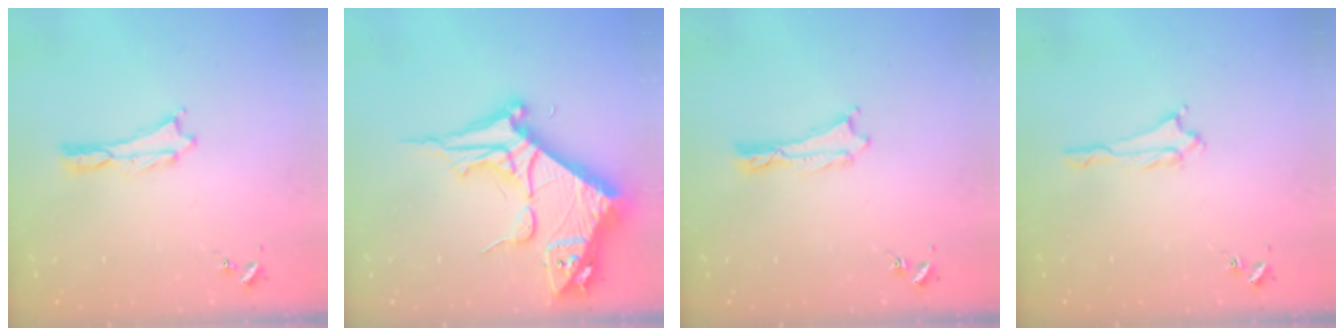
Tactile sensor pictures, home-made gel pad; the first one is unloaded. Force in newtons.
{"total": 10.6, "press": 10.6, "slide": 1.1}
{"total": 0.0}
{"total": 1.7, "press": 1.7, "slide": 0.3}